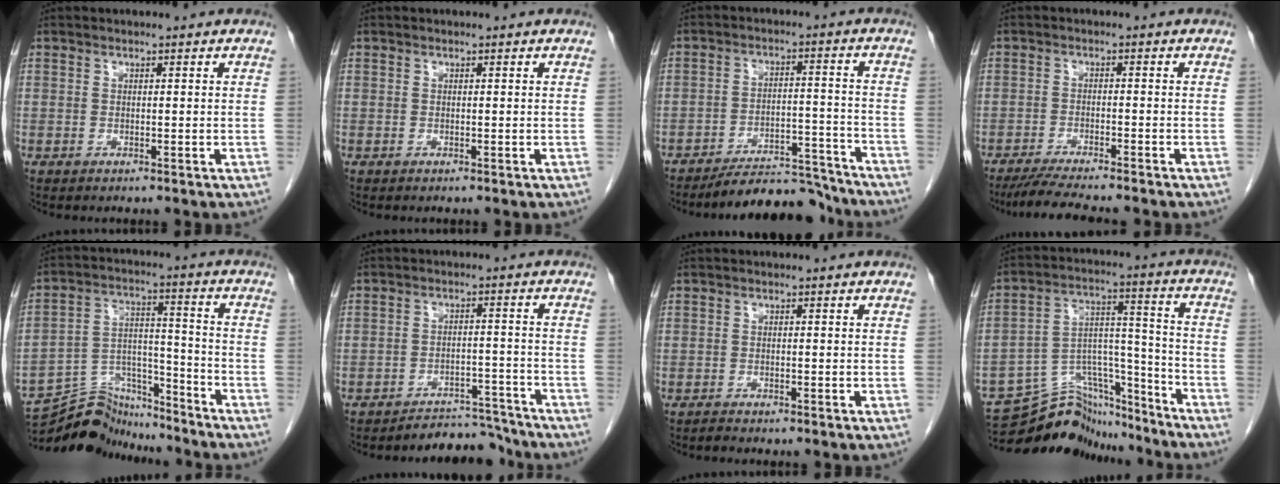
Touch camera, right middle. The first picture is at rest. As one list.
[{"total": 0.0}, {"total": 9.7, "force": [-9.3, 1.7, 1.7], "torque": [-0.015, 0.021, -0.149]}, {"total": 8.0, "force": [-7.0, 0.1, 3.9], "torque": [-0.063, -0.021, -0.114]}, {"total": 11.8, "force": [-11.5, 2.5, 0.5], "torque": [-0.010, 0.043, -0.202]}, {"total": 6.0, "force": [-5.9, 1.1, -0.9], "torque": [0.021, 0.019, -0.088]}, {"total": 0.7, "force": [-0.7, 0.0, 0.1], "torque": [-0.006, -0.002, -0.014]}, {"total": 14.9, "force": [-14.2, 3.9, 2.0], "torque": [-0.028, 0.050, -0.233]}]